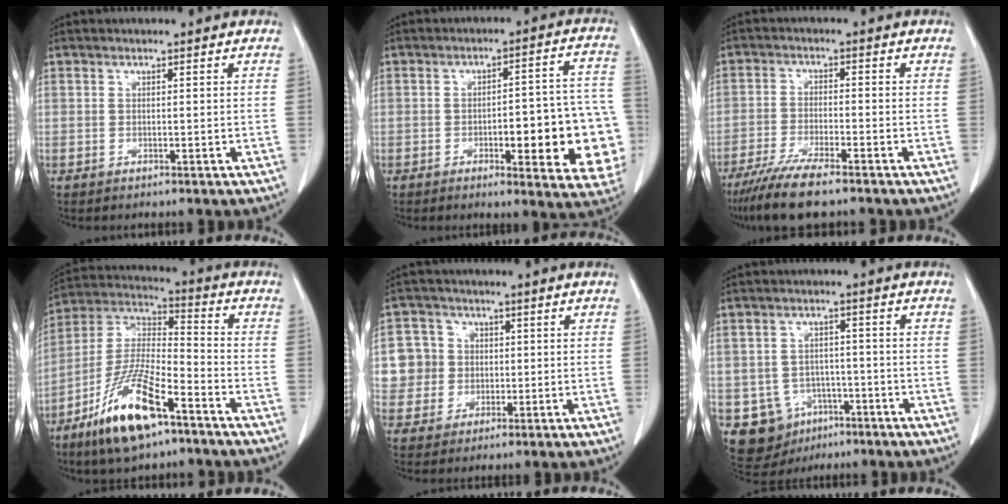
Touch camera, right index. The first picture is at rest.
{"total": 16.9, "force": [-4.1, 4.1, 15.9], "torque": [-0.120, 0.035, -0.032]}
{"total": 8.7, "force": [-6.9, 0.6, 5.3], "torque": [-0.091, -0.023, -0.118]}
{"total": 15.8, "force": [-9.4, 3.9, 12.1], "torque": [-0.246, -0.017, -0.171]}
{"total": 6.8, "force": [0.6, 6.7, 0.5], "torque": [-0.013, 0.022, 0.018]}
{"total": 8.8, "force": [-3.6, 7.7, 2.0], "torque": [-0.044, 0.012, -0.040]}